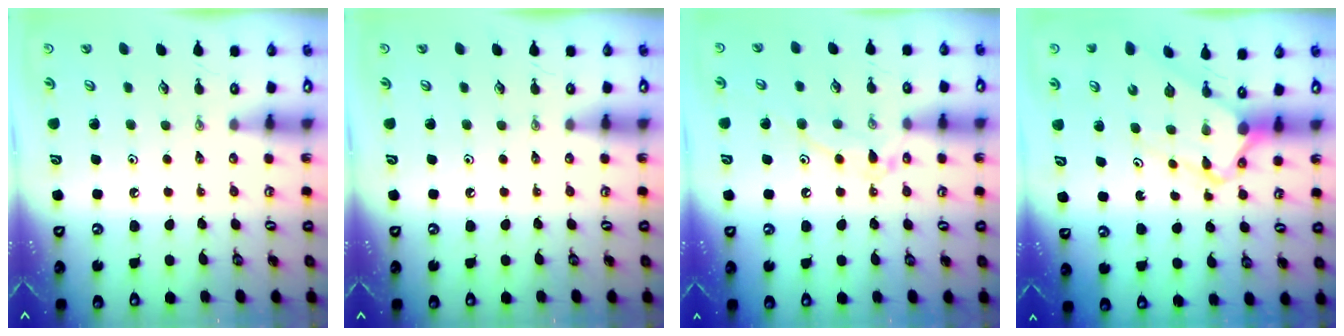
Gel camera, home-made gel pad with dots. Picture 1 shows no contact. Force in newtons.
{"total": 0.0}
{"total": 11.8, "press": 11.7, "slide": 1.0}
{"total": 4.8, "press": 4.8, "slide": 0.5}